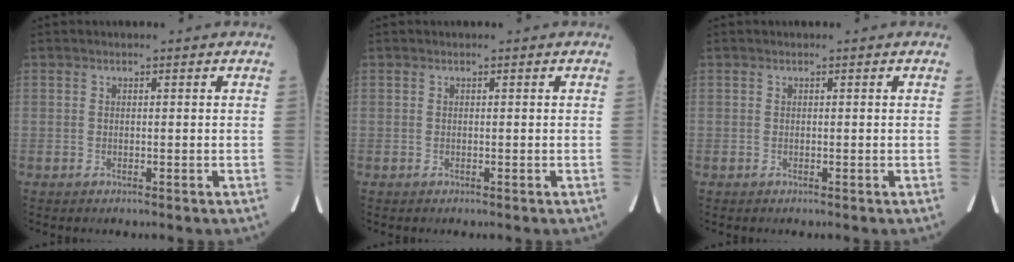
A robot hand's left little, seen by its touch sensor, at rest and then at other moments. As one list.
[{"total": 0.0}, {"total": 0.0}]